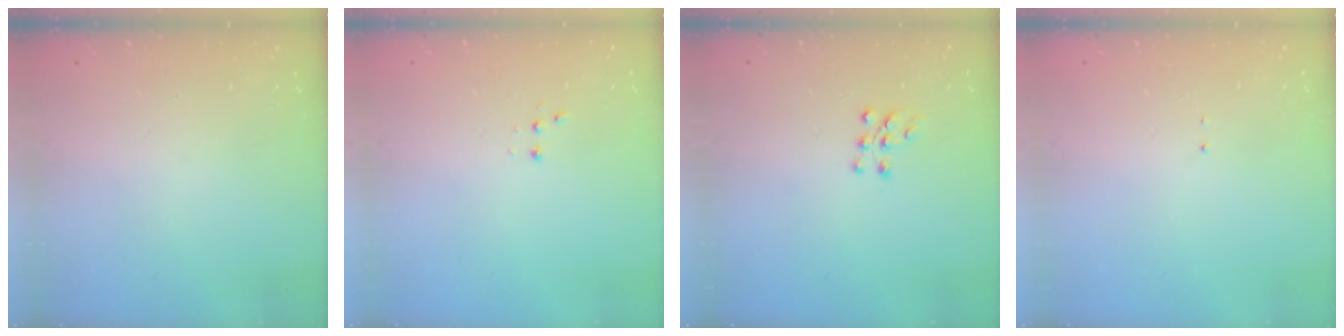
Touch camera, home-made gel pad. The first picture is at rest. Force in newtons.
{"total": 2.8, "press": 2.7, "slide": 0.7}
{"total": 6.9, "press": 6.8, "slide": 0.6}
{"total": 0.7, "press": 0.7, "slide": 0.1}